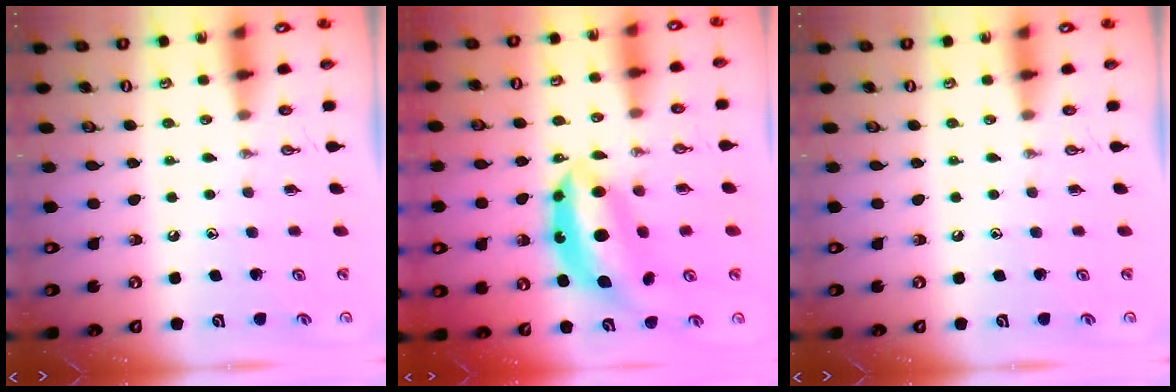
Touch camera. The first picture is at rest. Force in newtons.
{"total": 12.1, "press": 12.1, "slide": 0.9}
{"total": 0.0}